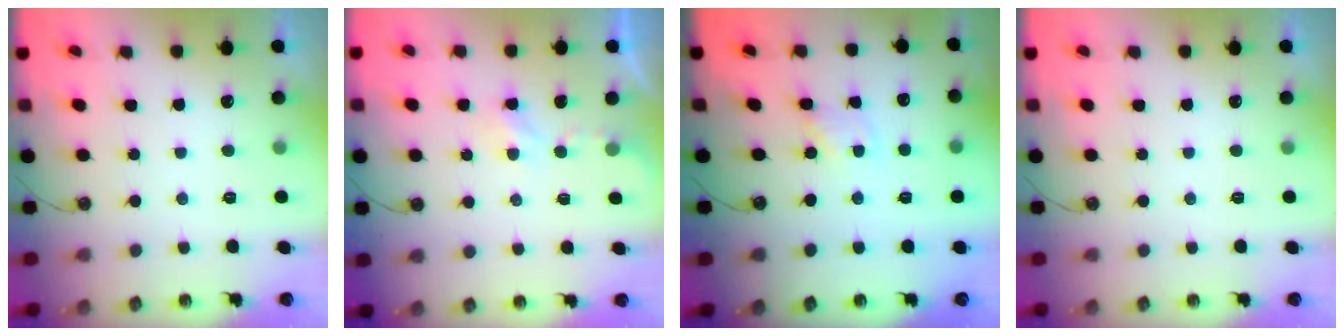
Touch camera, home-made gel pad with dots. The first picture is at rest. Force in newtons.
{"total": 2.2, "press": 2.1, "slide": 0.4}
{"total": 1.5, "press": 1.4, "slide": 0.2}
{"total": 0.0}